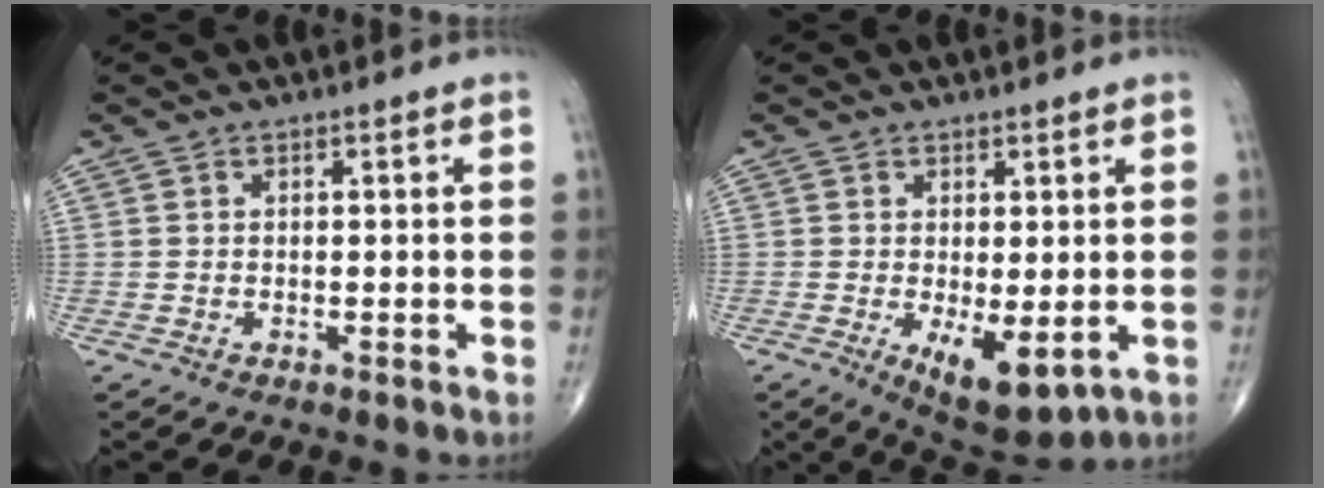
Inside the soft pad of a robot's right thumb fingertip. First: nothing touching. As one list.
[{"total": 8.4, "force": [-1.8, 3.5, 7.4], "torque": [-0.106, -0.022, -0.016]}]